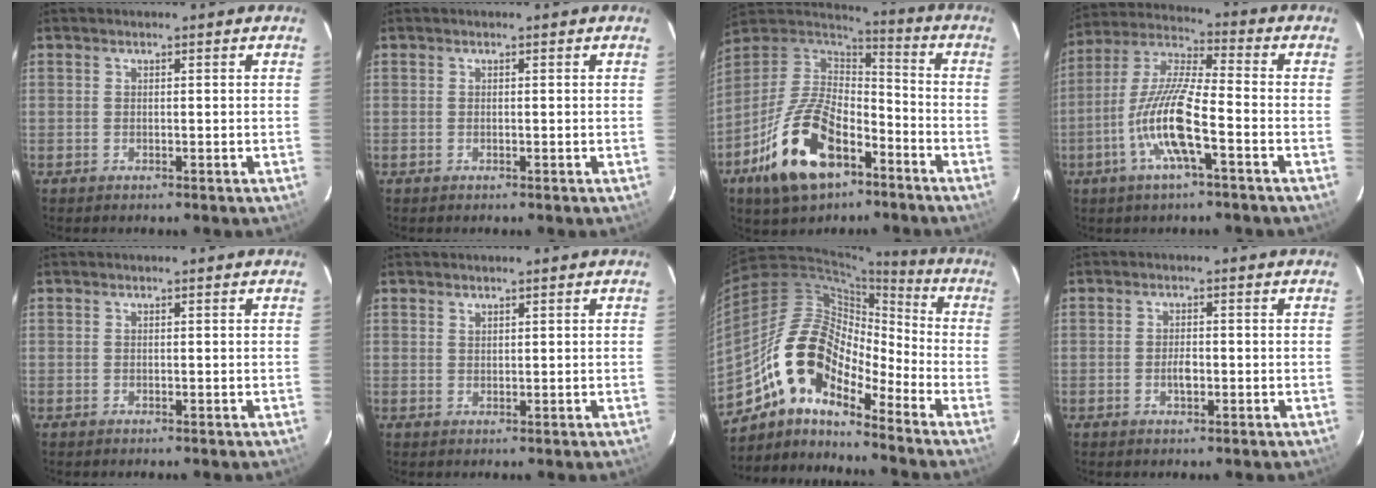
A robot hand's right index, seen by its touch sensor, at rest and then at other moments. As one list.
[{"total": 0.0}, {"total": 20.7, "force": [-10.4, 10.7, 14.3], "torque": [-0.306, -0.007, -0.182]}, {"total": 12.6, "force": [-4.8, 1.9, 11.5], "torque": [-0.237, -0.003, -0.098]}, {"total": 0.0}, {"total": 0.9, "force": [0.7, 0.4, 0.1], "torque": [-0.003, 0.001, 0.014]}, {"total": 15.1, "force": [-10.8, 6.1, 8.8], "torque": [-0.143, 0.006, -0.218]}, {"total": 2.3, "force": [-0.6, 1.2, 1.8], "torque": [-0.034, 0.000, -0.011]}]